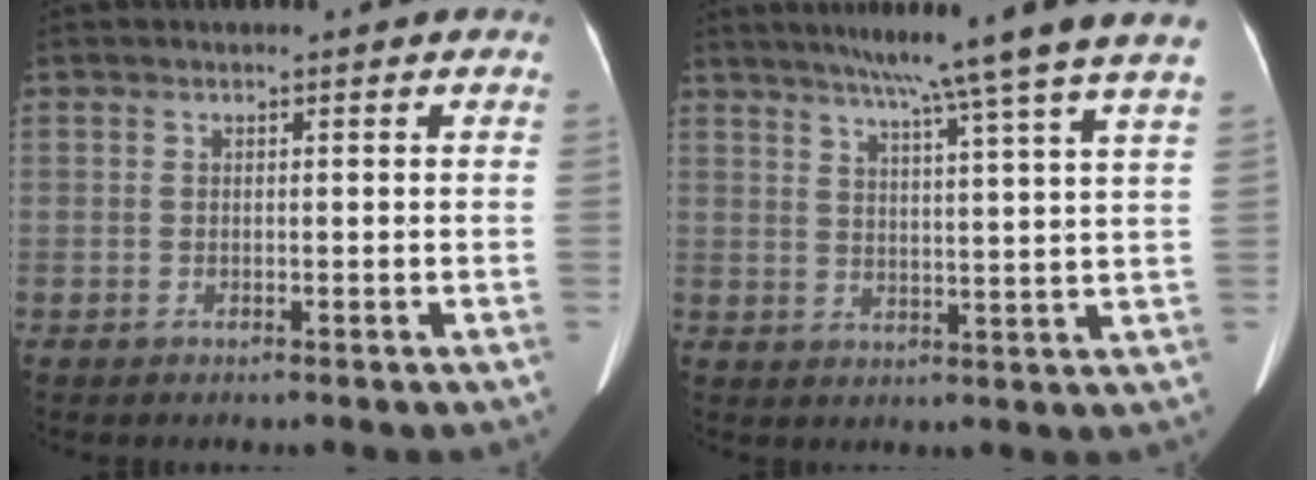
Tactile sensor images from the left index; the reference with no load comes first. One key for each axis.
{"total": 14.2, "fx": 11.5, "fy": -2.6, "fz": 7.9, "tx": -0.117, "ty": -0.019, "tz": 0.139}